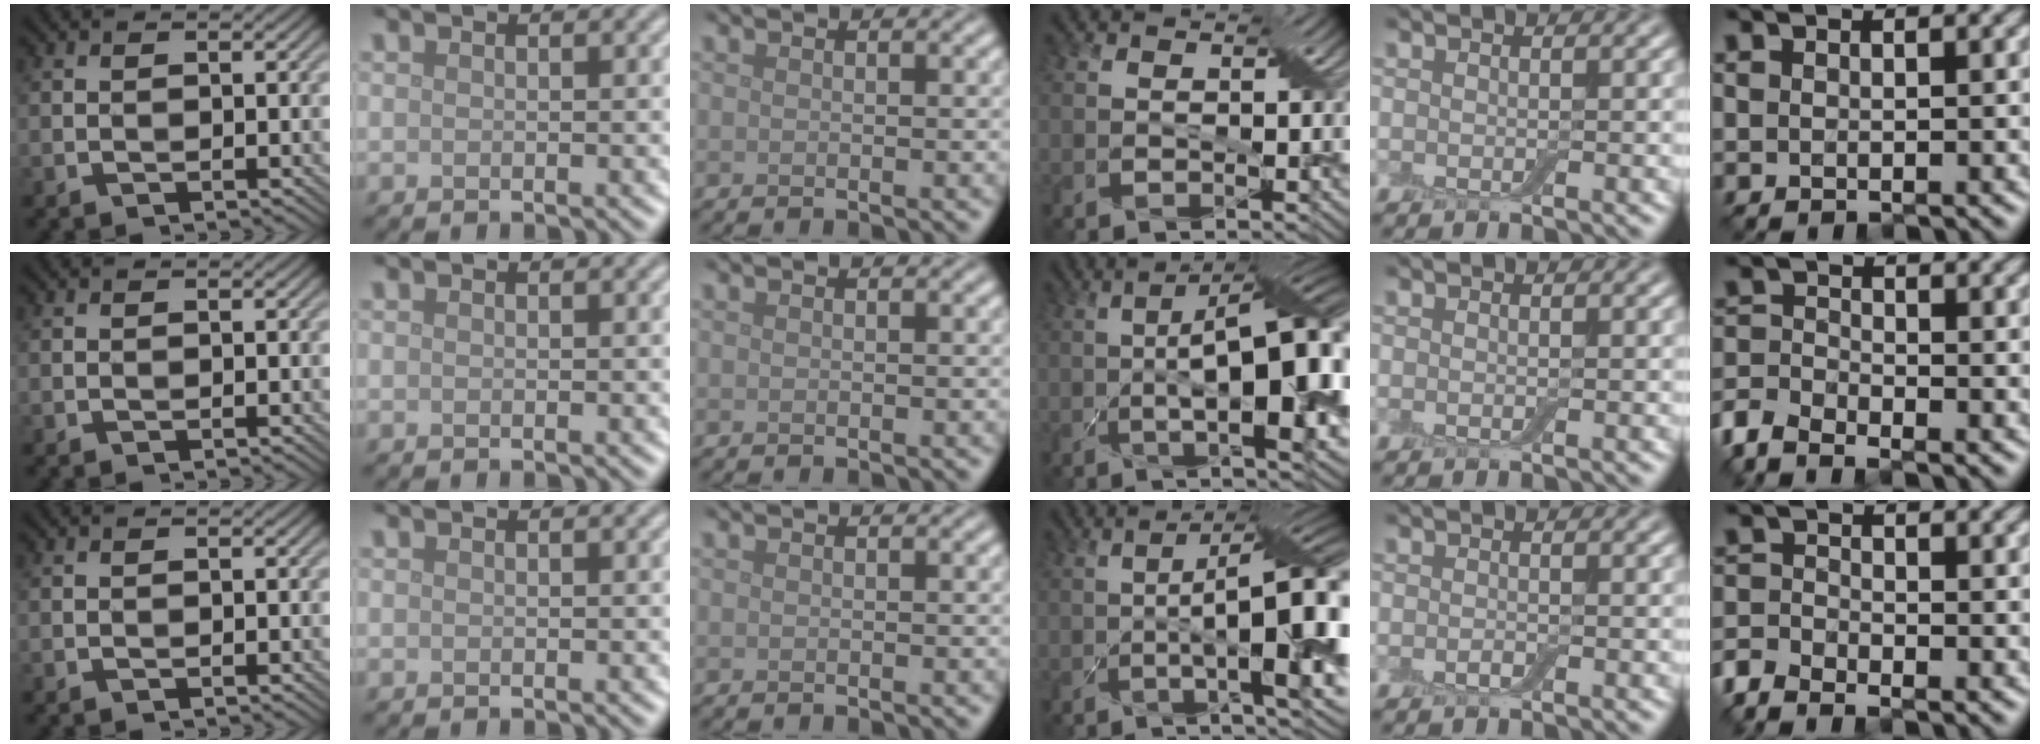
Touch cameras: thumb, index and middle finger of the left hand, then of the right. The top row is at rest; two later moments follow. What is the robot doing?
{"motion": "pour", "object": "bowl"}